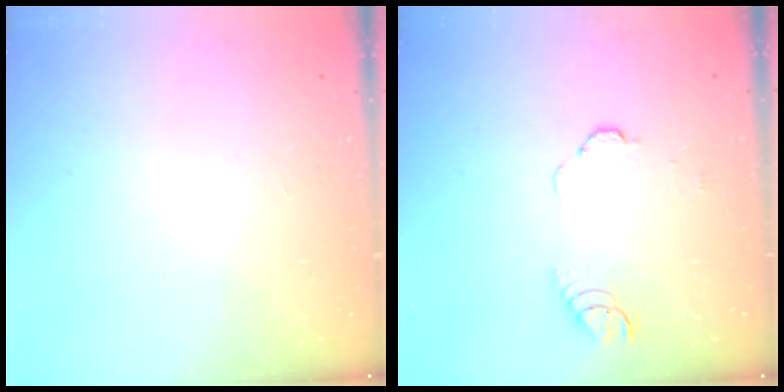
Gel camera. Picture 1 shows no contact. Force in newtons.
{"total": 3.0, "press": 3.0, "slide": 0.3}